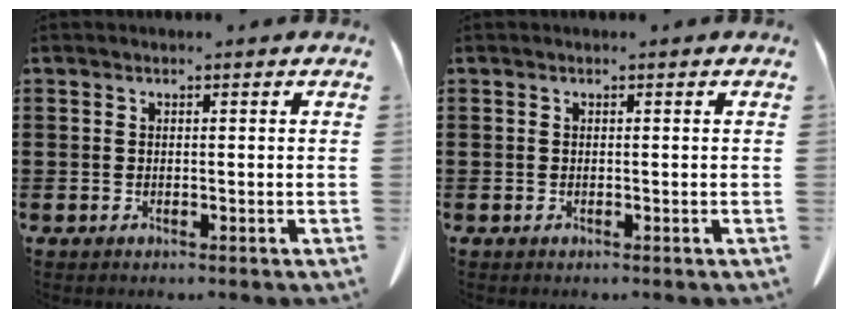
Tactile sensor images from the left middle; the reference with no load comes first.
{"total": 0.0}